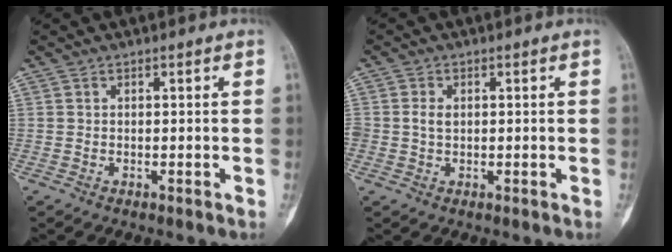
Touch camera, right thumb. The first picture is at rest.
{"total": 1.9, "force": [0.2, 1.4, 1.3], "torque": [-0.020, 0.003, 0.005]}